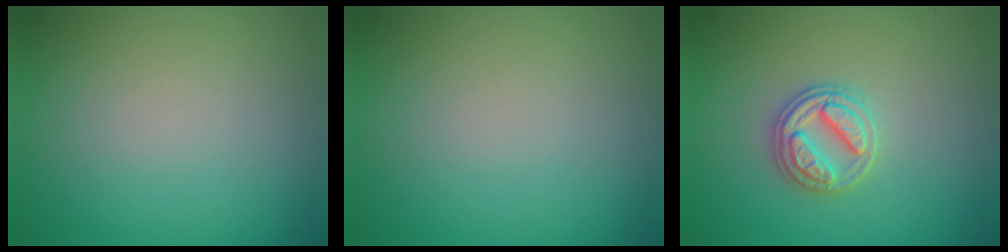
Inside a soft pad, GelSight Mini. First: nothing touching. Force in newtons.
{"total": 0.0}
{"total": 2.9, "press": 2.8, "slide": 0.4}